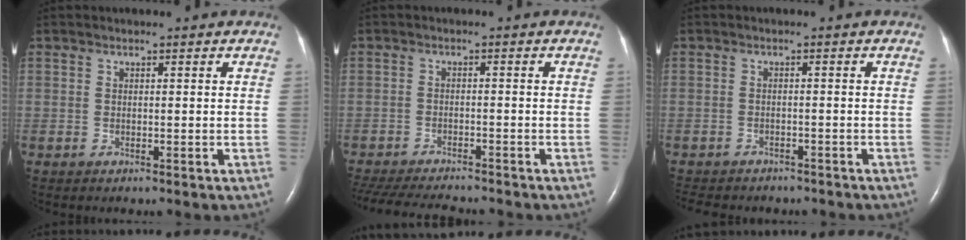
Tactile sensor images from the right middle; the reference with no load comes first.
{"total": 12.7, "force": [-11.4, 2.2, 5.1], "torque": [-0.106, -0.017, -0.167]}
{"total": 10.5, "force": [-8.9, 4.0, 3.9], "torque": [-0.081, -0.004, -0.108]}